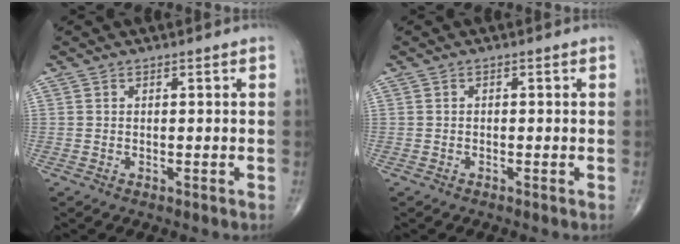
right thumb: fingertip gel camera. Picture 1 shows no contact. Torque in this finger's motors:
{"motor_torque": [-0.03, 0.02, -0.05, 0.07, -0.01]}